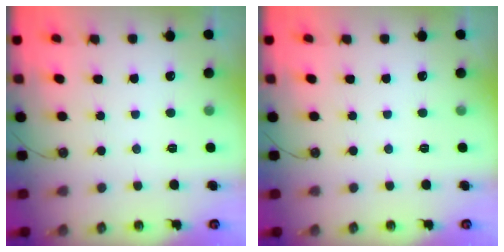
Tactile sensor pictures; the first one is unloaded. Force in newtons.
{"total": 0.0}